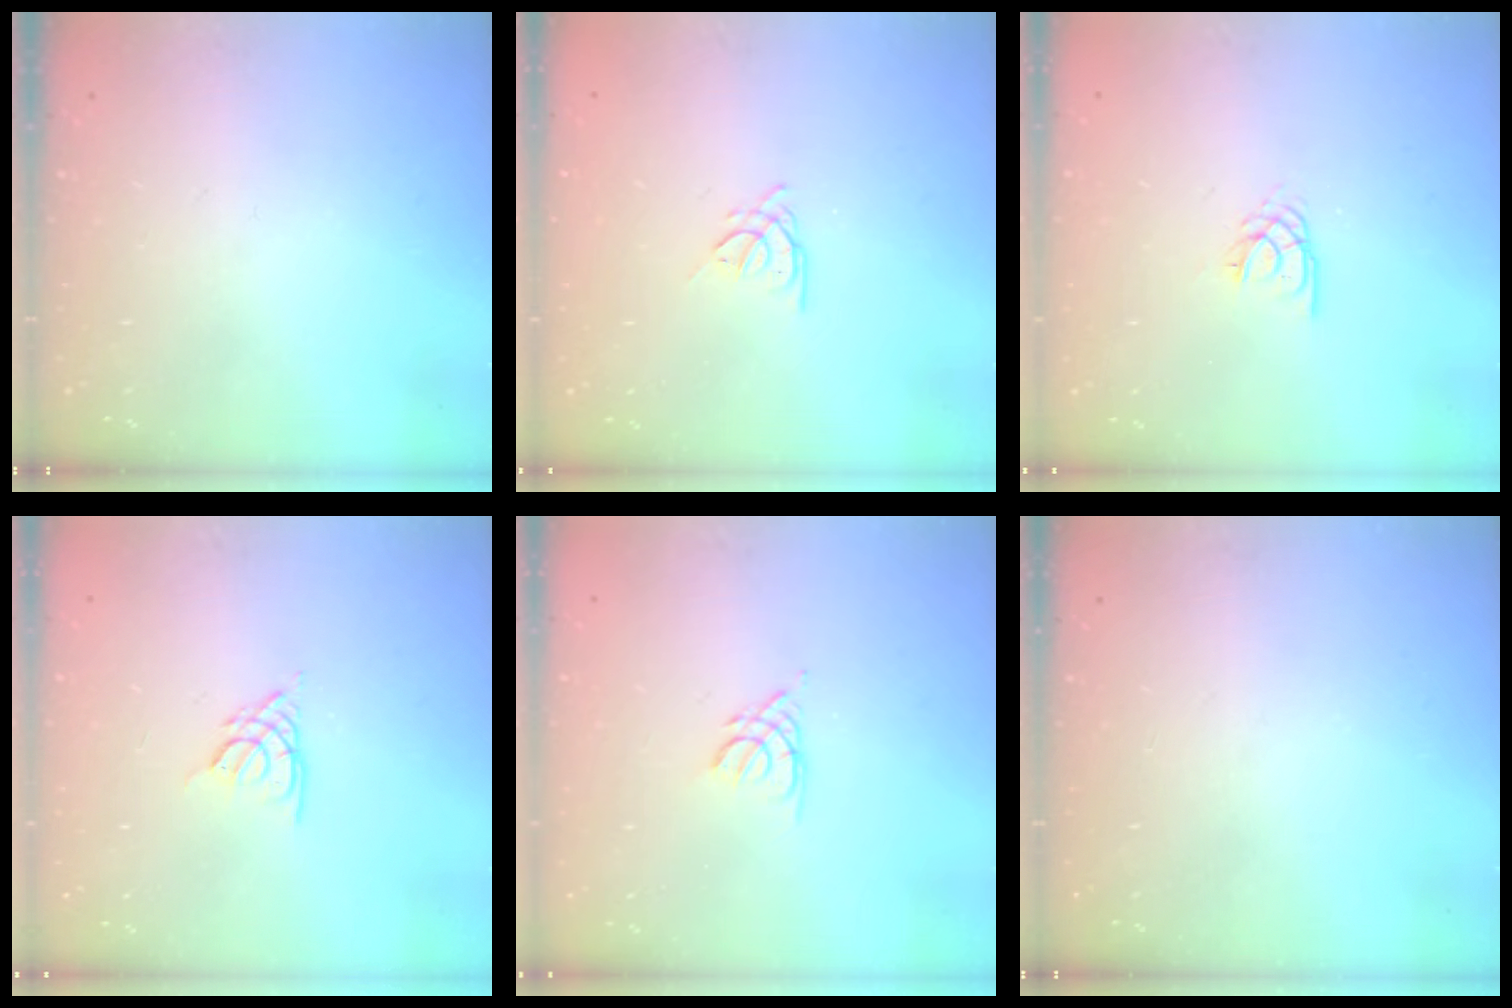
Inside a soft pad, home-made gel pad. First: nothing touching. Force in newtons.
{"total": 1.9, "press": 1.9, "slide": 0.4}
{"total": 2.2, "press": 2.2, "slide": 0.4}
{"total": 2.7, "press": 2.7, "slide": 0.4}
{"total": 2.1, "press": 2.0, "slide": 0.4}
{"total": 0.0}